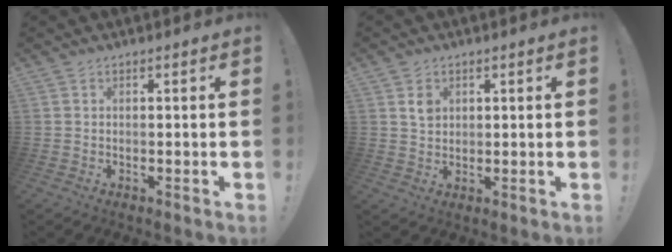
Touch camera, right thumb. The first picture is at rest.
{"total": 3.4, "force": [1.5, 2.6, 1.6], "torque": [-0.007, -0.008, 0.023]}